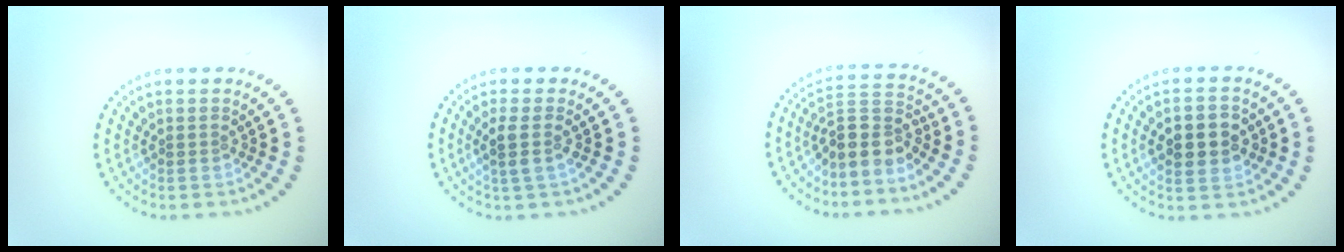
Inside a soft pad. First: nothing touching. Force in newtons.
{"total": 1.8, "press": 1.6, "slide": 1.0}
{"total": 3.7, "press": 3.2, "slide": 1.9}
{"total": 3.8, "press": 3.8, "slide": 0.2}